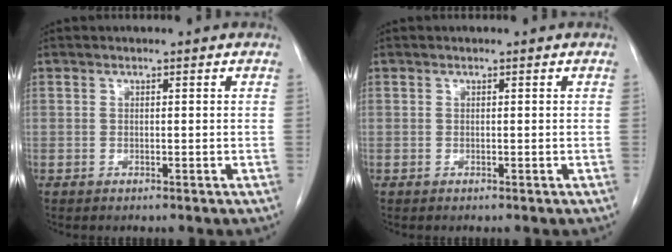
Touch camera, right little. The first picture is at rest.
{"total": 0.0}